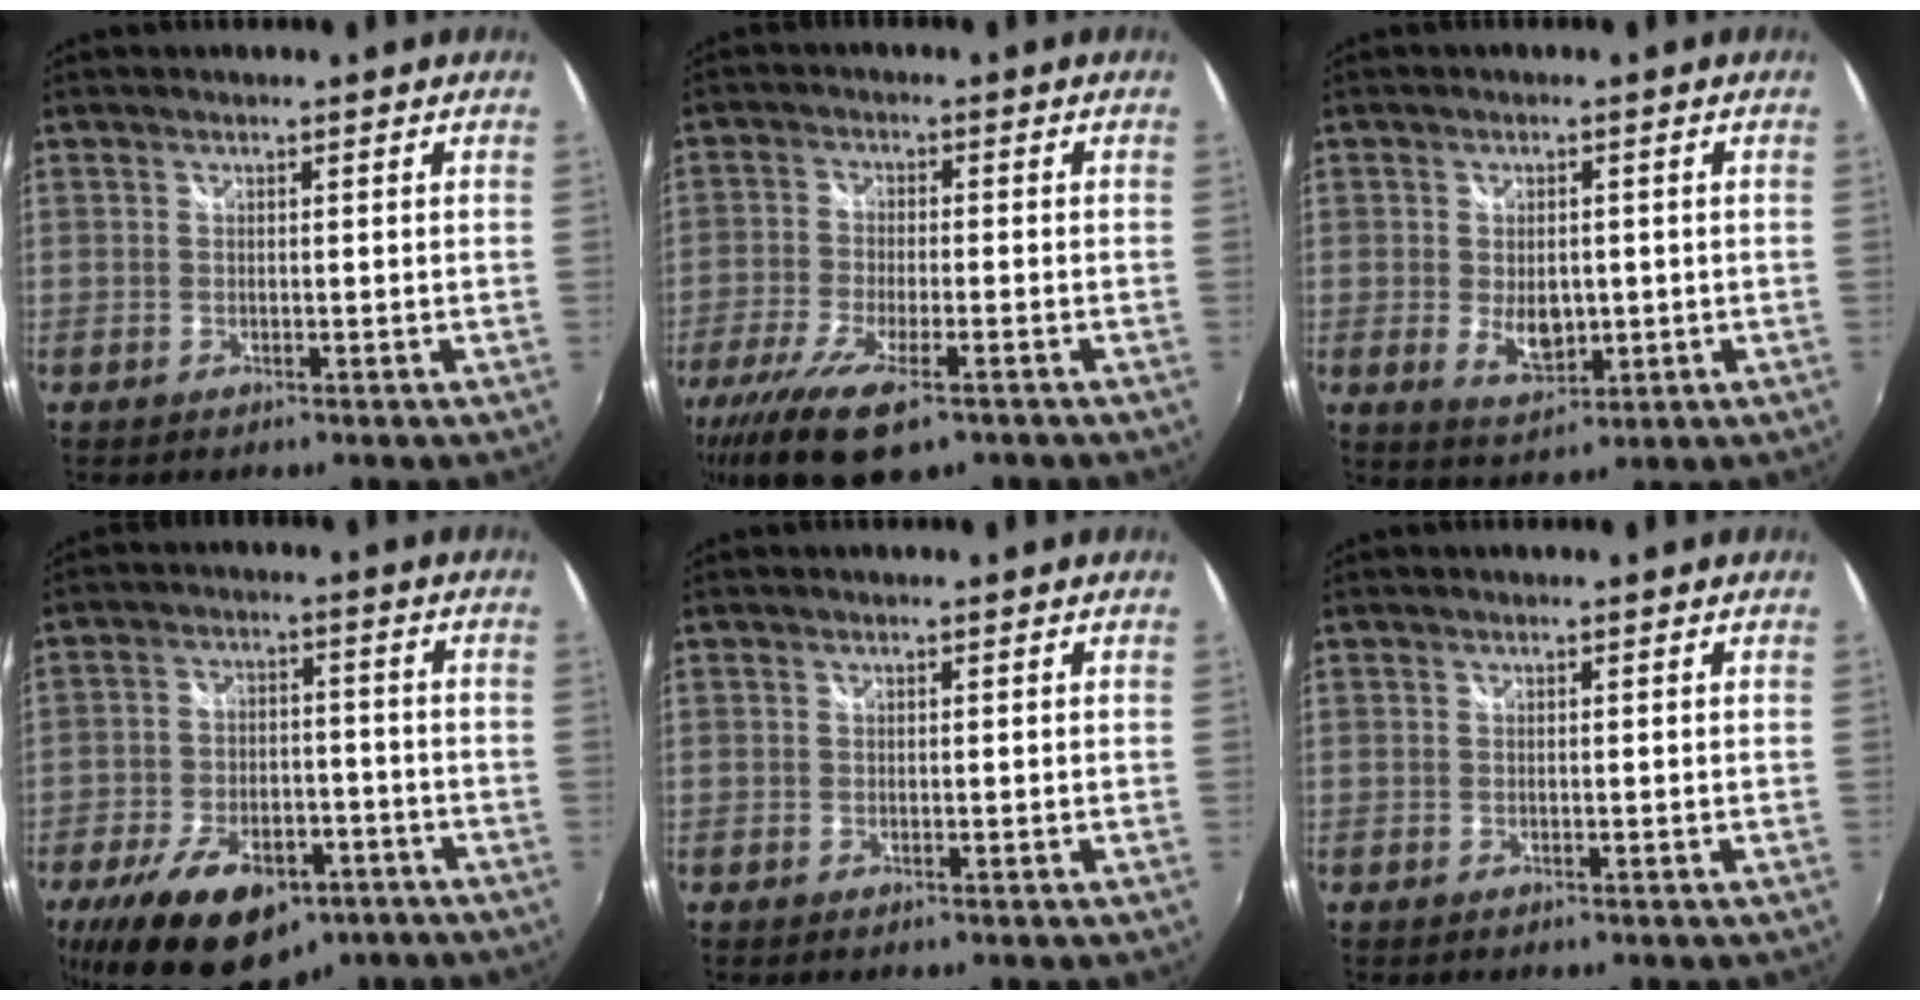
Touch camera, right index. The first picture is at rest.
{"total": 13.4, "force": [-8.6, 4.2, 9.4], "torque": [-0.209, -0.048, -0.153]}
{"total": 5.9, "force": [-0.6, 3.7, 4.5], "torque": [-0.079, -0.010, -0.001]}
{"total": 18.7, "force": [-11.7, 10.0, 10.6], "torque": [-0.219, -0.005, -0.172]}
{"total": 0.8, "force": [0.3, -0.8, -0.2], "torque": [0.007, 0.000, 0.002]}
{"total": 0.0}